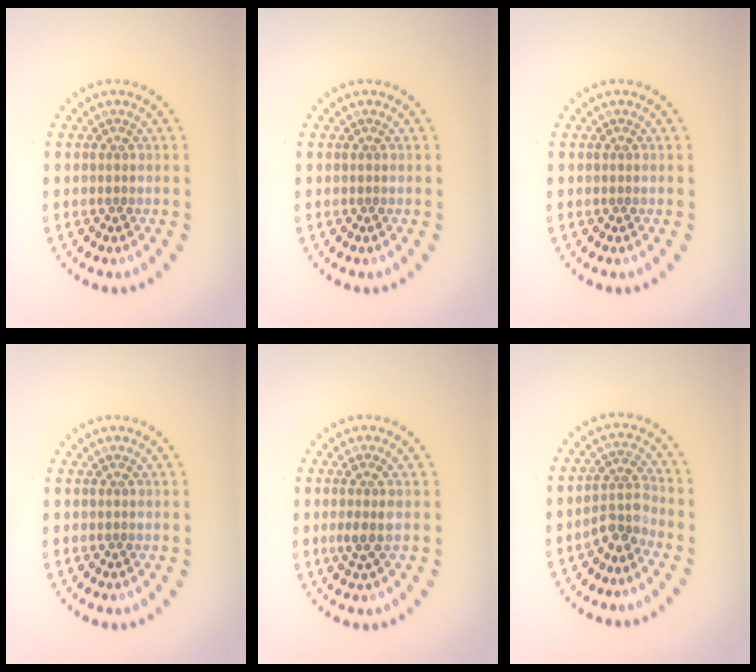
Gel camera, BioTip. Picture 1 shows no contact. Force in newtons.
{"total": 0.0}
{"total": 0.0}
{"total": 0.0}
{"total": 1.9, "press": 1.6, "slide": 1.0}
{"total": 2.7, "press": 1.9, "slide": 1.8}